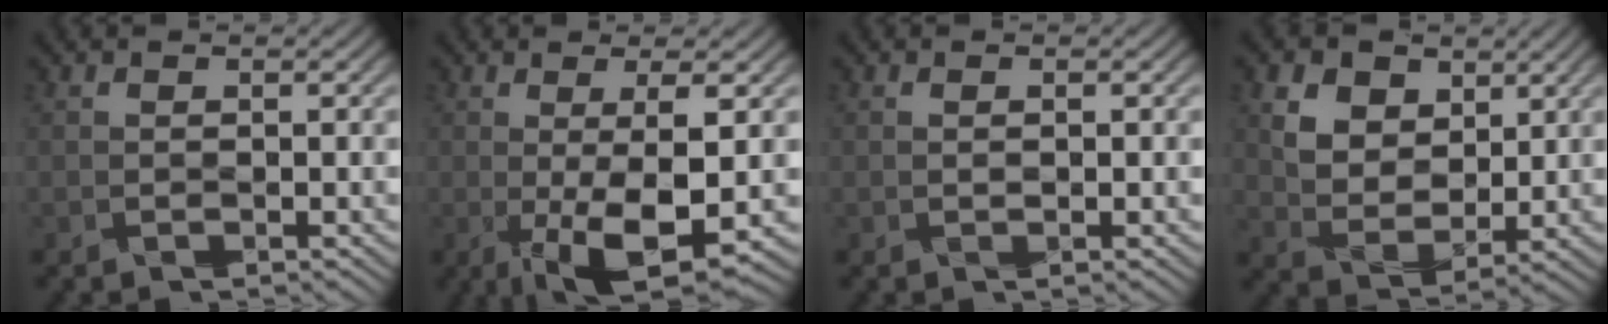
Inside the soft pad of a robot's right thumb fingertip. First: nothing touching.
{"total": 8.3, "force": [-1.2, 2.0, 8.0], "torque": [-0.140, -0.005, -0.015]}
{"total": 0.7, "force": [0.1, 0.2, 0.6], "torque": [-0.013, -0.001, 0.001]}
{"total": 7.4, "force": [3.6, 5.2, 3.9], "torque": [-0.105, -0.015, 0.065]}